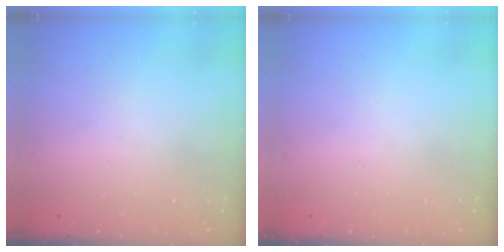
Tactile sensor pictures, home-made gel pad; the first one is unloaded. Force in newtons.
{"total": 0.0}